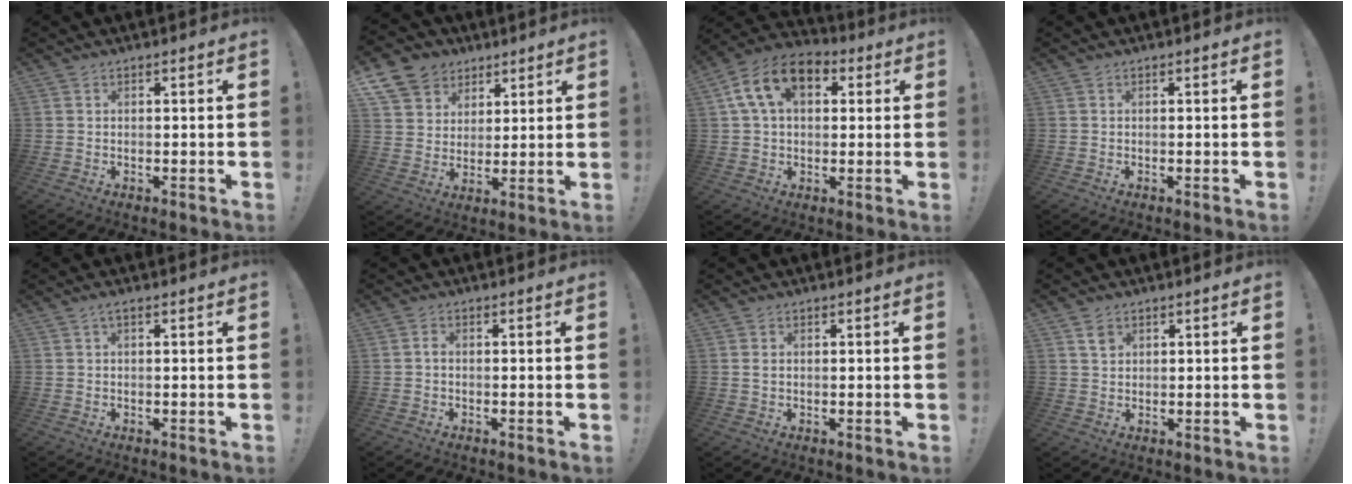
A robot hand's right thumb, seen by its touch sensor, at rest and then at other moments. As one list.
[{"total": 11.0, "force": [6.0, 8.8, 2.8], "torque": [-0.039, -0.040, 0.122]}, {"total": 14.5, "force": [5.0, 9.2, 10.0], "torque": [-0.174, -0.001, 0.091]}, {"total": 0.0}, {"total": 1.1, "force": [0.2, 0.1, 1.1], "torque": [-0.016, -0.001, 0.002]}, {"total": 1.1, "force": [-0.5, 0.7, 0.6], "torque": [-0.018, 0.007, -0.009]}, {"total": 1.3, "force": [0.3, 0.8, 0.9], "torque": [-0.016, 0.003, 0.004]}, {"total": 3.4, "force": [1.8, 2.7, 0.7], "torque": [0.005, -0.011, 0.030]}]